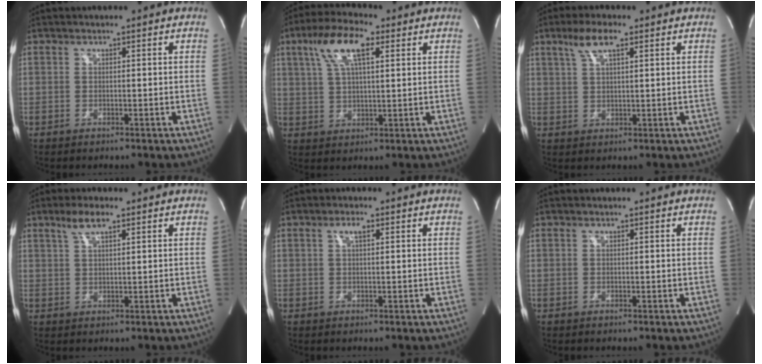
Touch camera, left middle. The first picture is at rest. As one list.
[{"total": 9.9, "force": [4.4, 2.9, 8.4], "torque": [-0.170, 0.024, 0.083]}, {"total": 5.3, "force": [3.1, 1.1, 4.1], "torque": [-0.089, 0.014, 0.061]}, {"total": 4.1, "force": [2.6, 0.8, 3.0], "torque": [-0.066, 0.011, 0.054]}, {"total": 1.8, "force": [0.7, 0.4, 1.6], "torque": [-0.031, 0.004, 0.013]}, {"total": 0.0}]